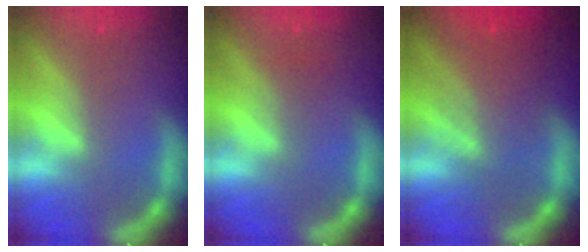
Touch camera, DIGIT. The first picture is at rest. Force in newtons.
{"total": 1.5}
{"total": 6.5}